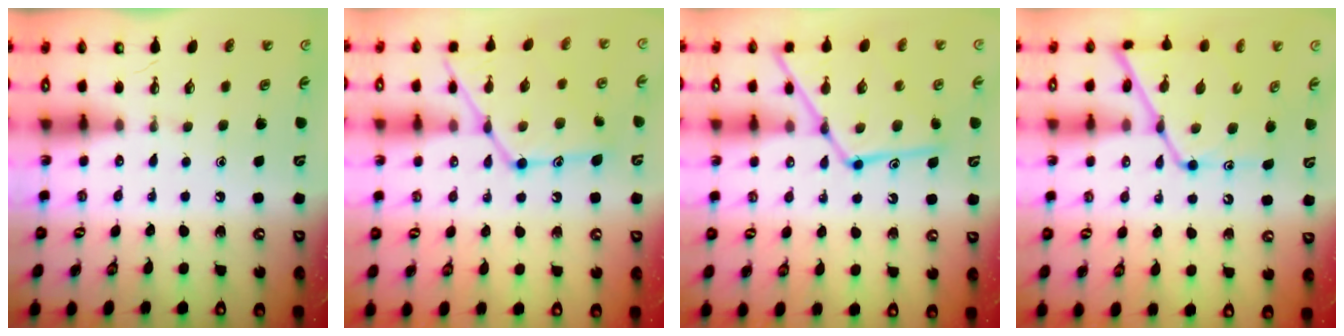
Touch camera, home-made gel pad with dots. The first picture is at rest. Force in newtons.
{"total": 17.1, "press": 17.1, "slide": 1.3}
{"total": 15.9, "press": 15.9, "slide": 1.1}
{"total": 14.7, "press": 14.7, "slide": 0.7}